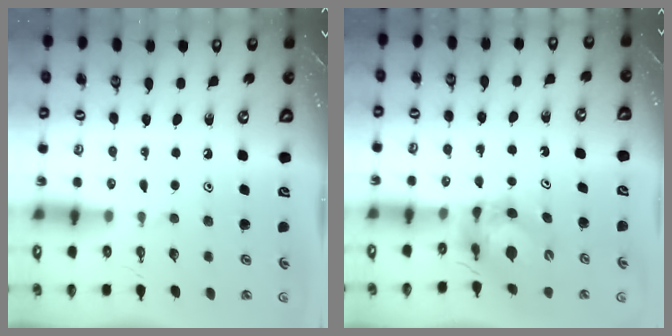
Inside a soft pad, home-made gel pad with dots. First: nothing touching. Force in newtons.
{"total": 6.2, "press": 6.1, "slide": 0.6}